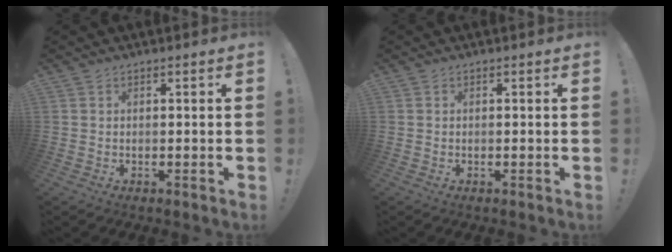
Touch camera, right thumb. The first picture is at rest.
{"total": 0.0}